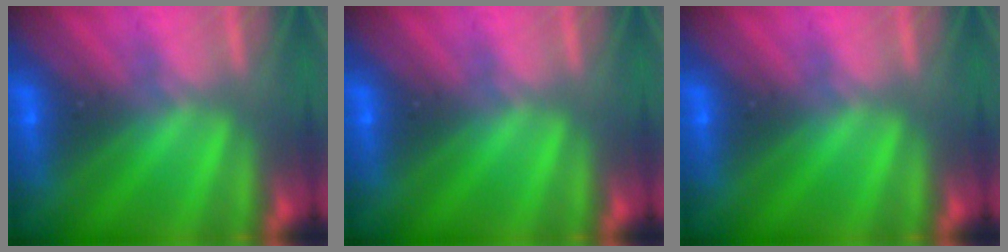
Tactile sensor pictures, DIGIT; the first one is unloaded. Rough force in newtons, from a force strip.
{"total": 0.0}
{"total": 0.0}